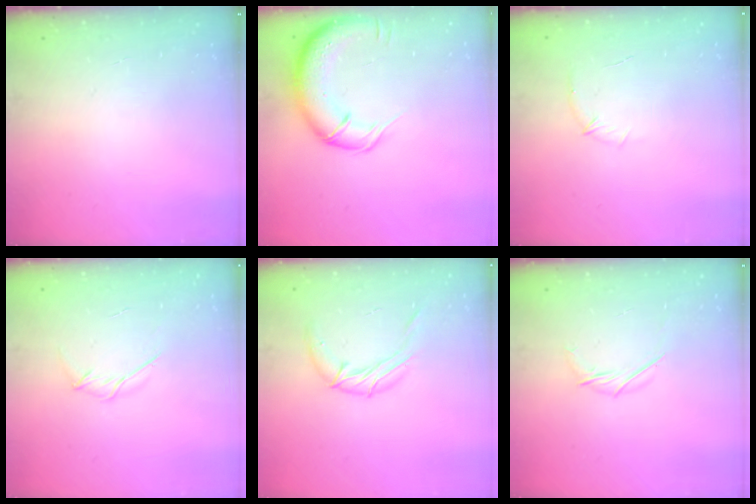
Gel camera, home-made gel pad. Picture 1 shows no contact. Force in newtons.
{"total": 14.0, "press": 13.7, "slide": 2.9}
{"total": 5.5, "press": 5.3, "slide": 1.5}
{"total": 3.9, "press": 3.8, "slide": 0.9}
{"total": 9.5, "press": 9.5, "slide": 0.7}
{"total": 4.8, "press": 4.7, "slide": 1.1}